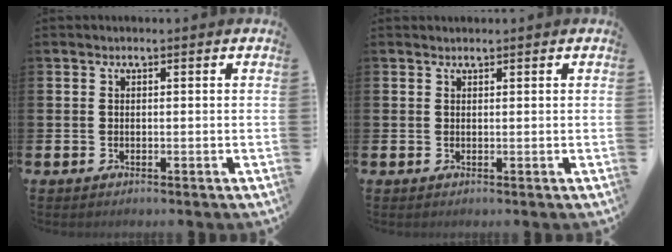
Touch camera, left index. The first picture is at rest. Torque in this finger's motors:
{"motor_torque": [0.03, -0.24, -0.05, 0.00]}